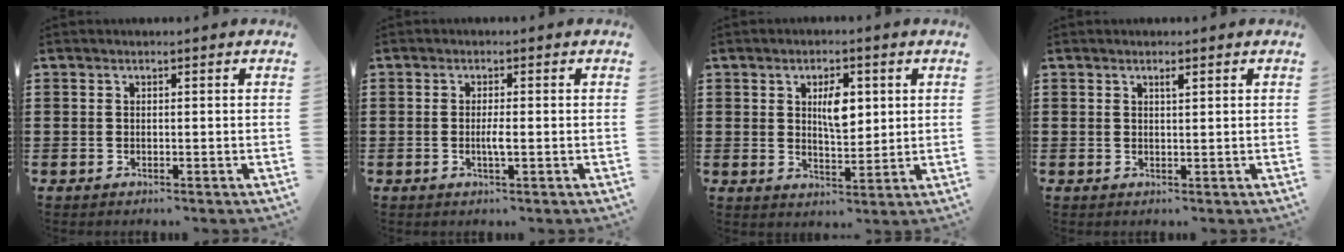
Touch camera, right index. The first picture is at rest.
{"total": 2.0, "force": [-0.6, 0.0, 1.9], "torque": [-0.042, -0.008, -0.013]}
{"total": 5.4, "force": [1.5, 2.5, 4.6], "torque": [-0.072, 0.001, 0.019]}
{"total": 0.9, "force": [0.5, 0.2, 0.7], "torque": [-0.014, 0.001, 0.009]}